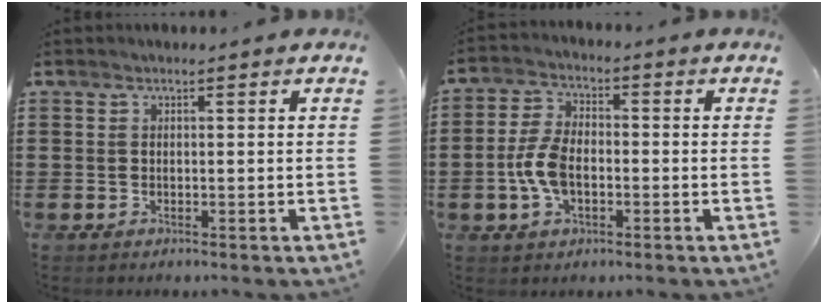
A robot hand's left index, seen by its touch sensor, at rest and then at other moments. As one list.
[{"total": 6.8, "force": [-1.5, 3.8, 5.4], "torque": [-0.136, -0.002, -0.036]}]